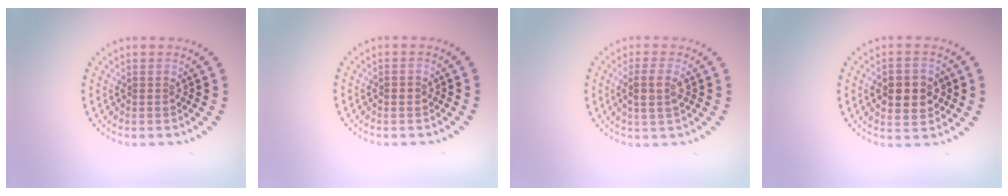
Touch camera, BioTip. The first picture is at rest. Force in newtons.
{"total": 1.1, "press": 1.1, "slide": 0.1}
{"total": 2.5, "press": 2.2, "slide": 1.0}
{"total": 4.7, "press": 4.7, "slide": 0.4}